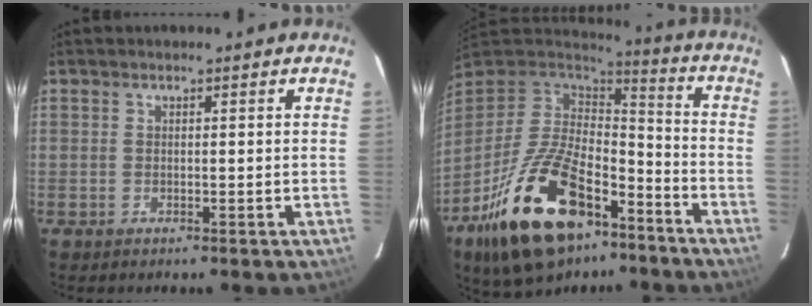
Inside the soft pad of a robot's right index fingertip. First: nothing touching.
{"total": 26.4, "force": [-15.6, 12.9, 16.9], "torque": [-0.334, -0.015, -0.247]}